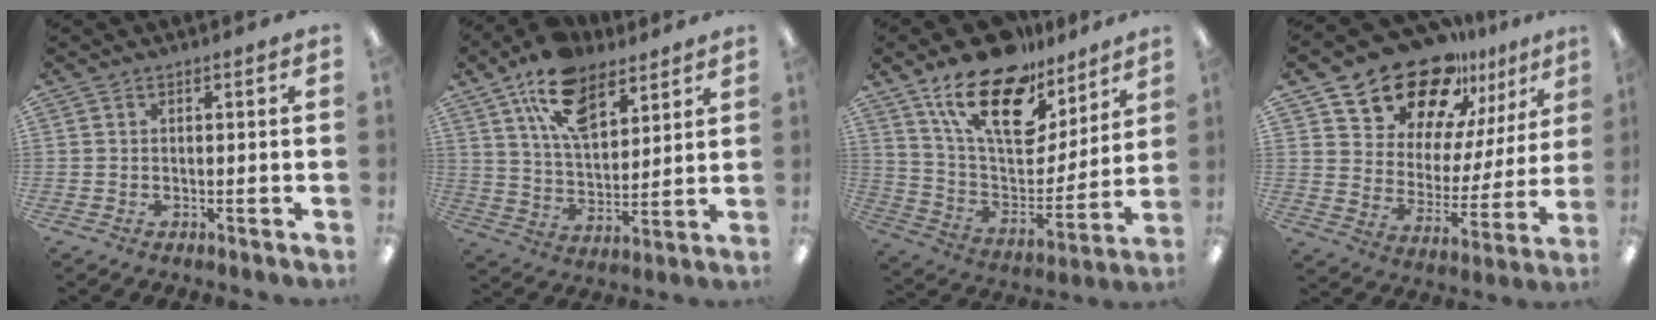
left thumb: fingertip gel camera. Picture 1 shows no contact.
{"total": 15.3, "force": [9.7, 8.0, 8.7], "torque": [-0.152, -0.035, 0.177]}
{"total": 21.1, "force": [13.8, 10.5, 12.1], "torque": [-0.204, -0.086, 0.245]}
{"total": 20.1, "force": [16.6, 9.2, 6.6], "torque": [-0.115, -0.125, 0.296]}